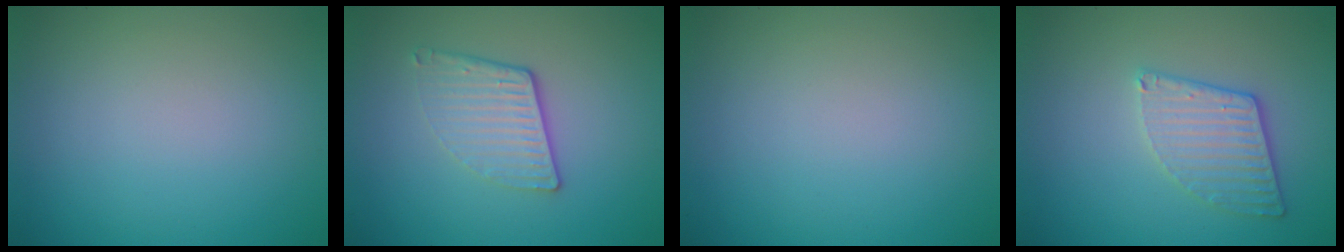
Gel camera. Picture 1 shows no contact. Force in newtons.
{"total": 3.3, "press": 2.6, "slide": 2.1}
{"total": 0.0}
{"total": 3.2, "press": 3.0, "slide": 0.9}